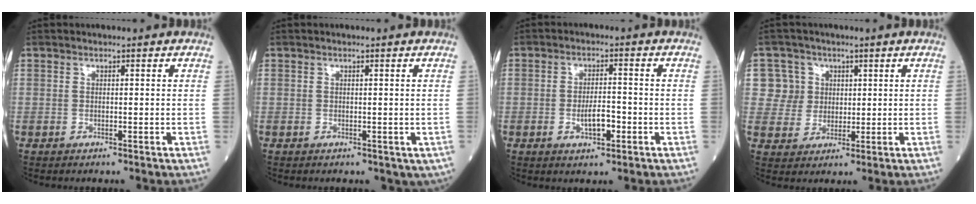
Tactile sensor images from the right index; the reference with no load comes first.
{"total": 1.6, "force": [-0.3, 1.2, 0.9], "torque": [-0.010, -0.001, 0.006]}
{"total": 4.4, "force": [-1.5, 1.5, 3.8], "torque": [-0.065, 0.001, -0.024]}
{"total": 5.9, "force": [1.6, 5.6, 0.3], "torque": [-0.003, 0.015, 0.034]}